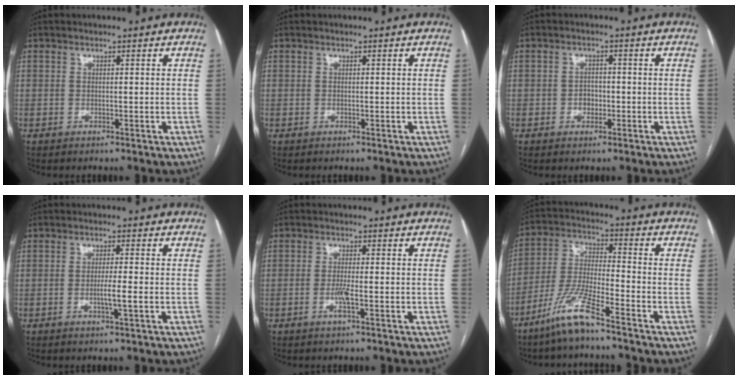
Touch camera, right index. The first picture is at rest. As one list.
[{"total": 0.0}, {"total": 2.2, "force": [-0.6, 1.7, 1.2], "torque": [-0.012, 0.008, -0.008]}, {"total": 3.1, "force": [-0.8, -0.3, 3.0], "torque": [-0.056, -0.005, -0.016]}, {"total": 2.6, "force": [-0.9, -0.1, 2.4], "torque": [-0.051, -0.006, -0.021]}, {"total": 9.5, "force": [-6.8, 0.4, 6.6], "torque": [-0.144, -0.020, -0.141]}]